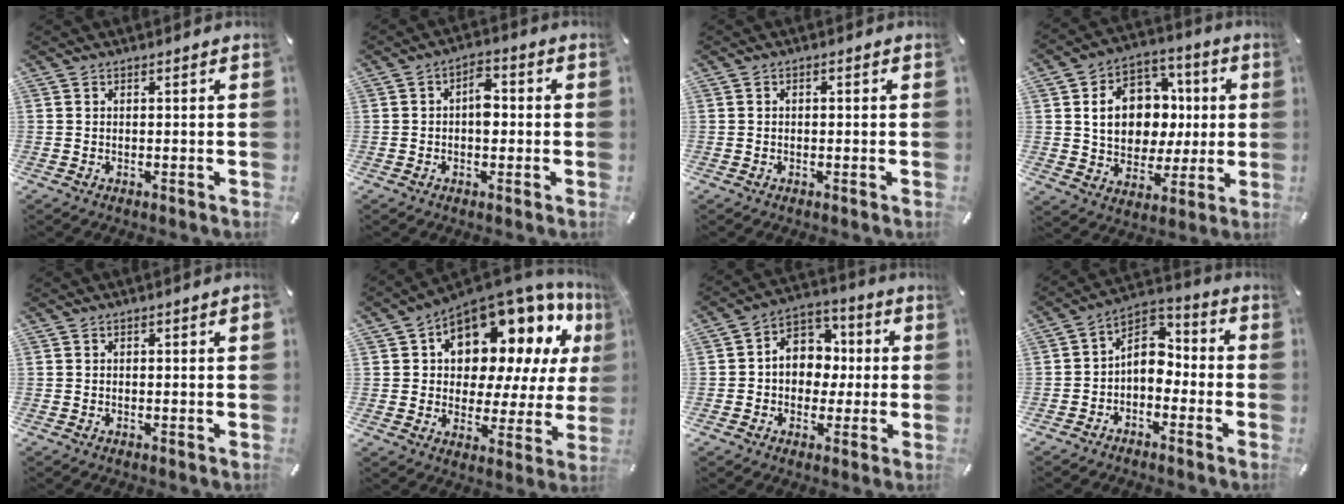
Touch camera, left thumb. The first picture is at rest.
{"total": 5.0, "force": [-0.2, 3.2, 3.9], "torque": [-0.050, 0.005, -0.010]}
{"total": 0.7, "force": [-0.2, 0.5, 0.5], "torque": [-0.009, 0.001, -0.006]}
{"total": 14.8, "force": [1.3, 12.4, 8.1], "torque": [-0.147, 0.010, 0.033]}
{"total": 0.8, "force": [0.1, 0.2, 0.8], "torque": [-0.014, 0.001, 0.001]}
{"total": 15.7, "force": [10.3, 9.1, 7.5], "torque": [-0.107, -0.096, 0.175]}
{"total": 9.3, "force": [-0.2, 8.4, 4.1], "torque": [-0.072, 0.009, -0.004]}
{"total": 7.7, "force": [-1.4, 5.9, 4.8], "torque": [-0.091, 0.011, -0.030]}